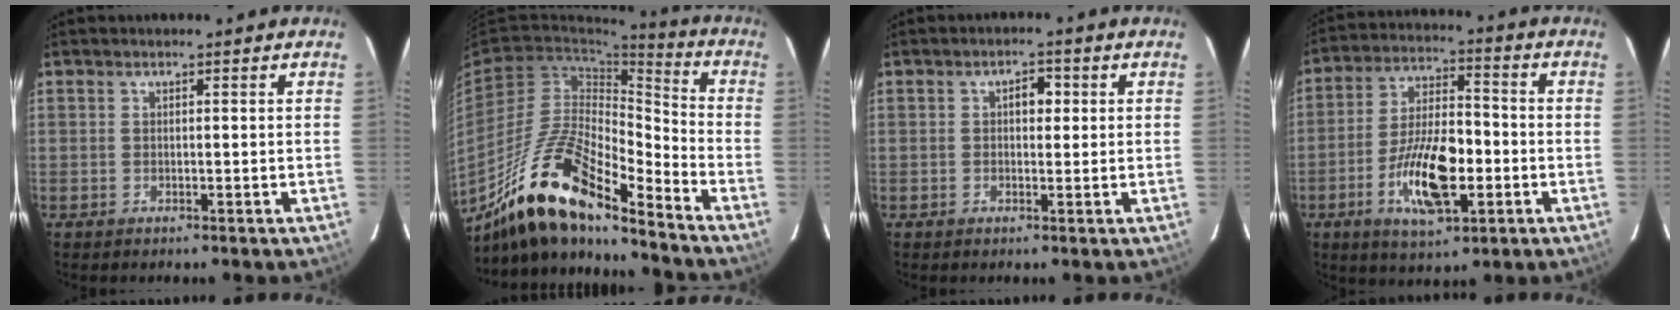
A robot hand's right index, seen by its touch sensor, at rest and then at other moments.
{"total": 17.7, "force": [-13.7, 3.9, 10.6], "torque": [-0.196, 0.005, -0.250]}
{"total": 2.7, "force": [0.6, 1.4, 2.2], "torque": [-0.033, 0.013, 0.007]}
{"total": 13.2, "force": [-4.1, 4.5, 11.7], "torque": [-0.221, 0.004, -0.070]}